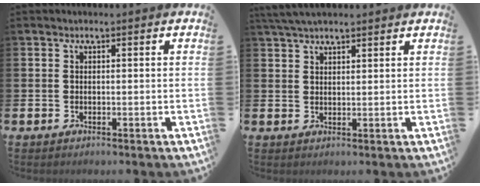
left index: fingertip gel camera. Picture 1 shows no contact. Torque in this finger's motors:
{"motor_torque": [0.88, -0.93, 0.74, 0.21]}